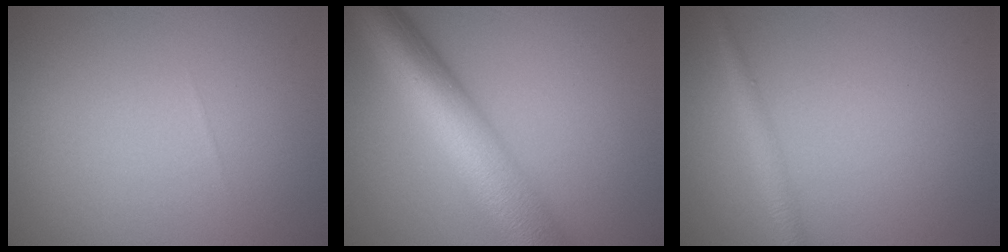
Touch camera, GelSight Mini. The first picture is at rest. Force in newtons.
{"total": 10.3, "press": 10.3, "slide": 0.3}
{"total": 1.7, "press": 1.7, "slide": 0.1}